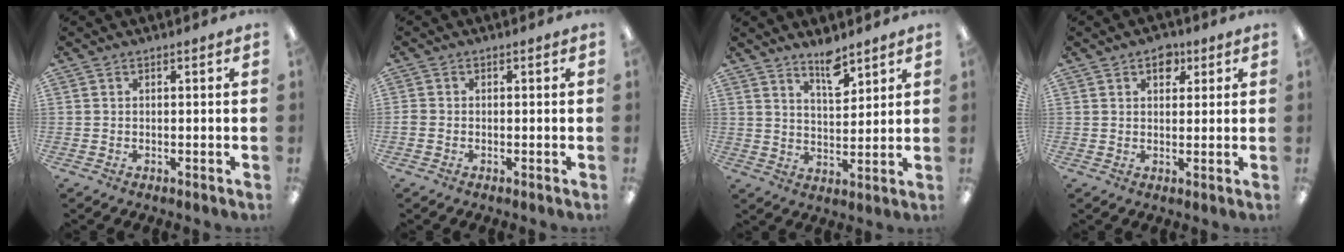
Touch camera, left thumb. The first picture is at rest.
{"total": 1.0, "force": [-0.5, 0.8, 0.3], "torque": [-0.005, 0.003, -0.010]}
{"total": 7.5, "force": [5.9, 2.7, 3.8], "torque": [-0.049, -0.040, 0.100]}
{"total": 4.9, "force": [2.7, 3.2, 2.5], "torque": [-0.007, -0.012, 0.040]}